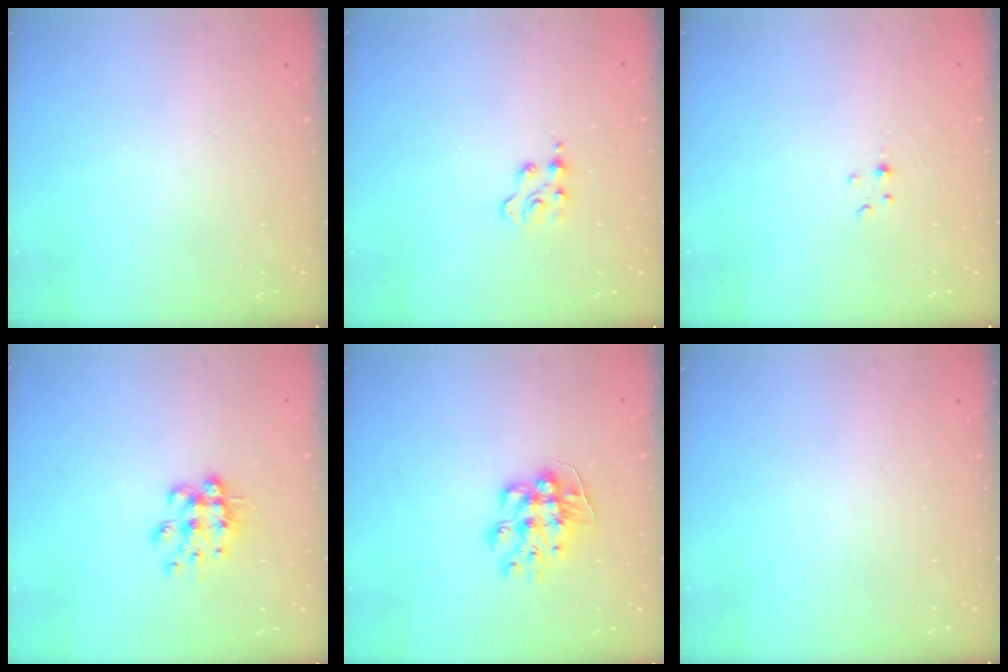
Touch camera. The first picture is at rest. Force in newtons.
{"total": 2.4, "press": 2.3, "slide": 0.5}
{"total": 1.0, "press": 1.0, "slide": 0.2}
{"total": 9.3, "press": 9.3, "slide": 0.6}
{"total": 11.3, "press": 11.3, "slide": 0.7}
{"total": 0.0}